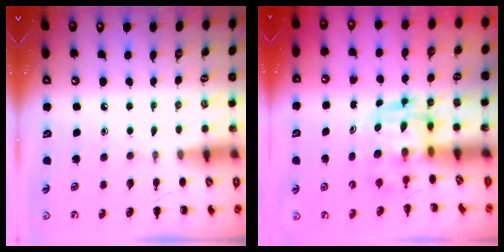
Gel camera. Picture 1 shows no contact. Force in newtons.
{"total": 3.0, "press": 3.0, "slide": 0.5}